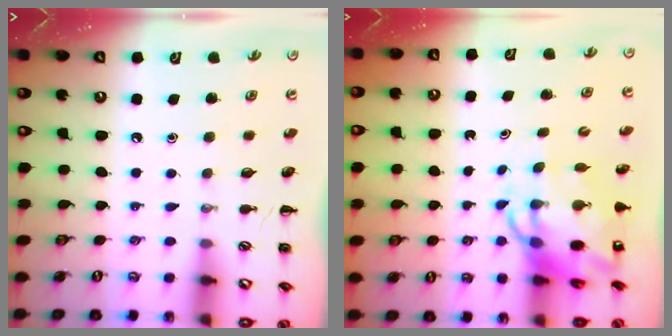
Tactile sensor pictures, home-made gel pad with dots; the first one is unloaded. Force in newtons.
{"total": 8.2, "press": 8.0, "slide": 2.1}